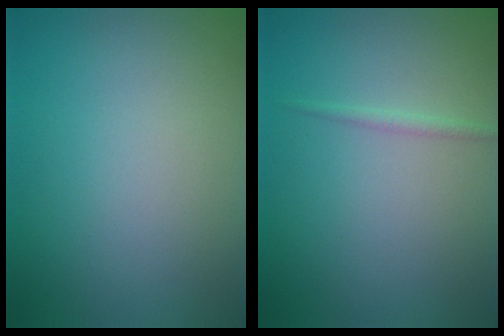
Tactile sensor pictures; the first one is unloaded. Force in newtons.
{"total": 0.7, "press": 0.7, "slide": 0.0}